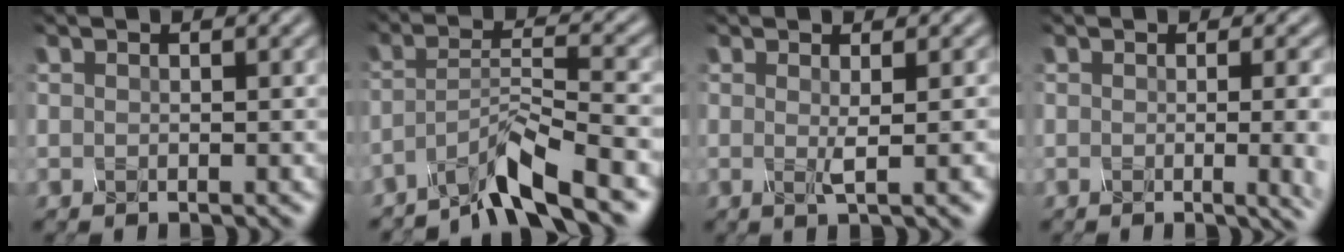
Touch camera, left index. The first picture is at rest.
{"total": 5.8, "force": [-5.1, -0.3, 2.7], "torque": [-0.059, 0.010, -0.084]}
{"total": 1.4, "force": [-0.6, -0.4, 1.3], "torque": [-0.043, -0.003, 0.010]}
{"total": 8.5, "force": [-0.5, 4.3, 7.3], "torque": [-0.049, 0.030, 0.005]}